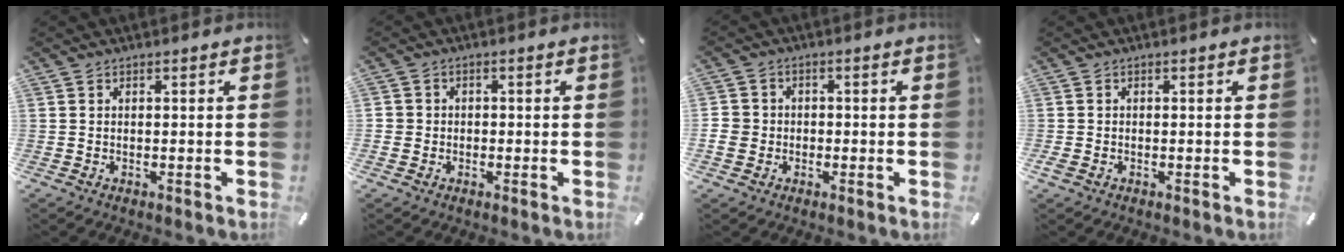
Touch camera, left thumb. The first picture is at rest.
{"total": 2.0, "force": [-0.6, 1.9, 0.2], "torque": [-0.002, 0.008, -0.016]}
{"total": 4.1, "force": [-1.1, 3.8, 1.2], "torque": [-0.026, 0.006, -0.020]}
{"total": 0.8, "force": [-0.2, 0.7, 0.2], "torque": [0.000, 0.005, -0.005]}